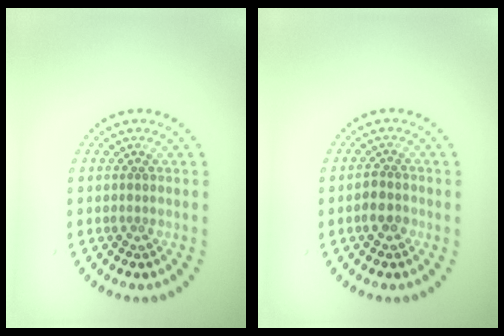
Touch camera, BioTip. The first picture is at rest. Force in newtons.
{"total": 1.7, "press": 1.6, "slide": 0.6}